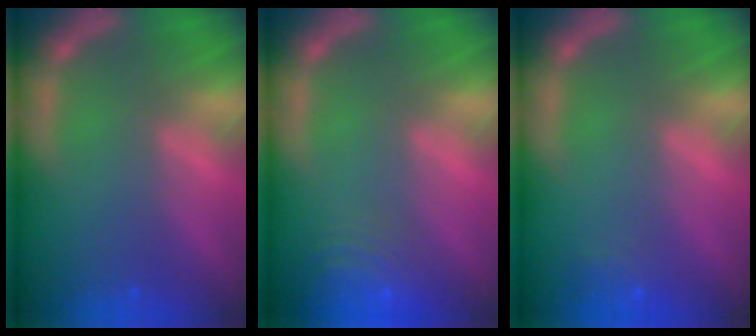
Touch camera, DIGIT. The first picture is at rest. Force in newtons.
{"total": 7.5}
{"total": 1.4}